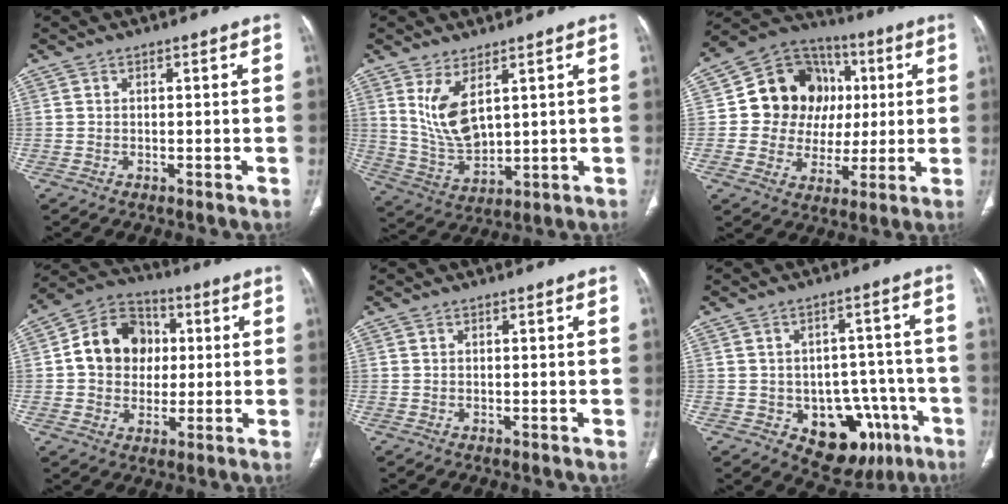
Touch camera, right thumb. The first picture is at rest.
{"total": 9.4, "force": [3.9, 4.3, 7.4], "torque": [-0.138, -0.030, 0.095]}
{"total": 17.6, "force": [2.6, 15.2, 8.4], "torque": [-0.085, 0.021, 0.051]}
{"total": 13.6, "force": [1.5, 11.3, 7.4], "torque": [-0.089, 0.017, 0.018]}
{"total": 0.0}
{"total": 14.5, "force": [-6.2, 9.6, 8.8], "torque": [-0.065, 0.041, -0.070]}